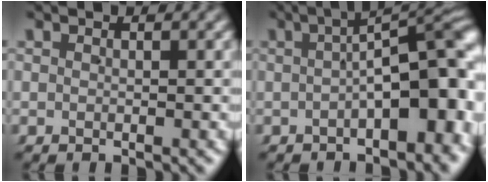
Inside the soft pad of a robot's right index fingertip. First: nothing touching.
{"total": 8.4, "force": [-1.2, 3.2, 7.7], "torque": [-0.097, -0.001, -0.009]}